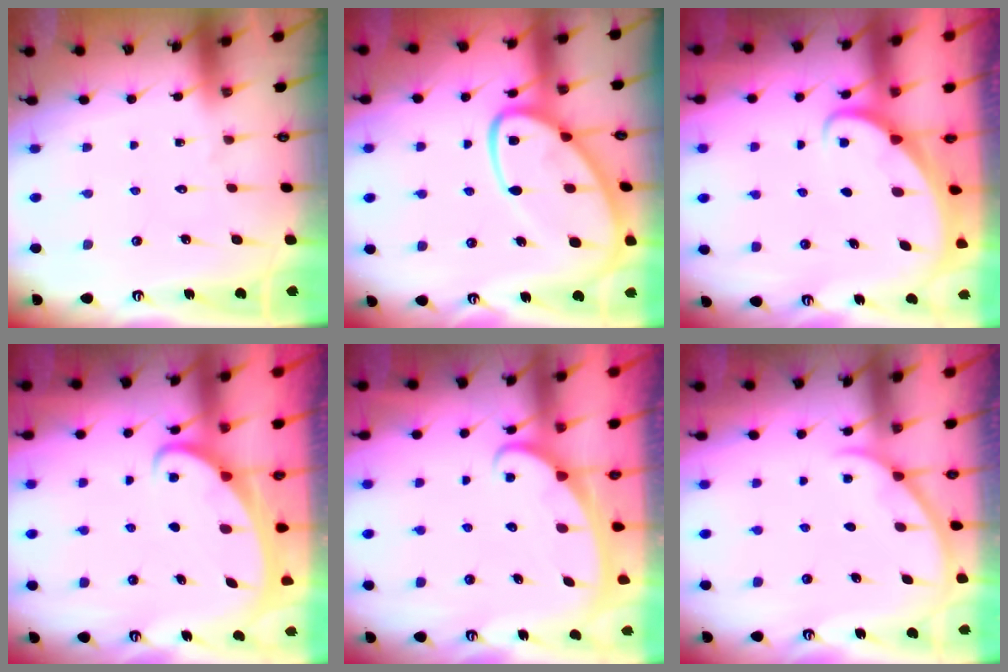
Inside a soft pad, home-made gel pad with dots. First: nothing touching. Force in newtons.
{"total": 16.2, "press": 16.1, "slide": 1.7}
{"total": 1.8, "press": 1.8, "slide": 0.0}
{"total": 2.1, "press": 2.1, "slide": 0.3}
{"total": 2.5, "press": 2.5, "slide": 0.4}
{"total": 0.8, "press": 0.8, "slide": 0.2}